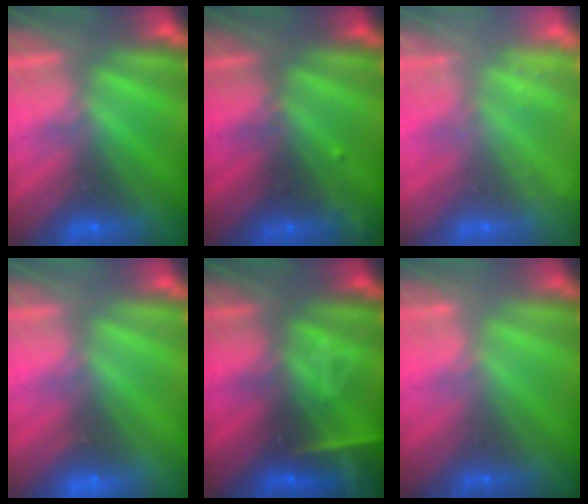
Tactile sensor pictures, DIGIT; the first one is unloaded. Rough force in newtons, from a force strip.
{"total": 2.9}
{"total": 2.4}
{"total": 2.3}
{"total": 9.1}
{"total": 2.4}